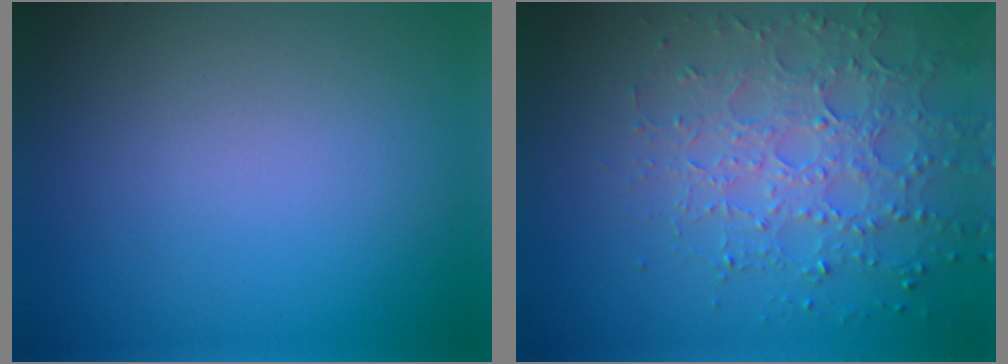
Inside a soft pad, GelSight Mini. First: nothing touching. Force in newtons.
{"total": 4.8, "press": 4.3, "slide": 2.1}